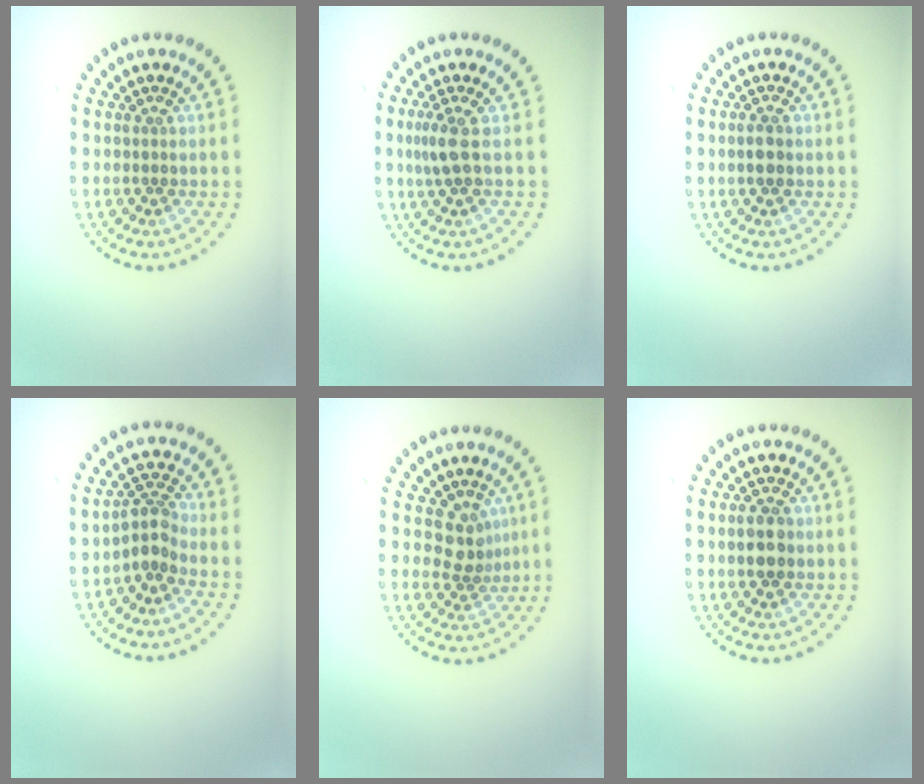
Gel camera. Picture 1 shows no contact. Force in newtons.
{"total": 1.9, "press": 1.6, "slide": 1.1}
{"total": 1.4, "press": 1.4, "slide": 0.1}
{"total": 2.3, "press": 1.9, "slide": 1.4}
{"total": 2.5, "press": 1.9, "slide": 1.7}
{"total": 3.0, "press": 3.0, "slide": 0.0}